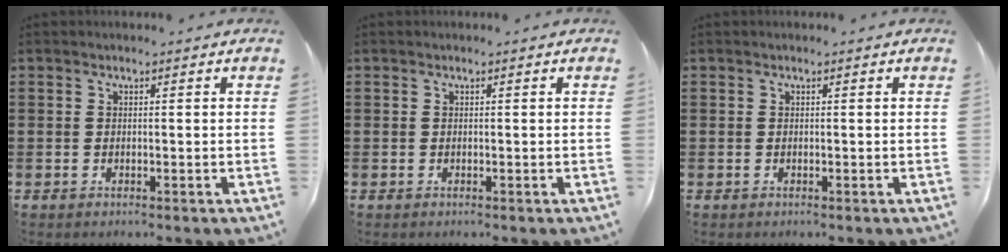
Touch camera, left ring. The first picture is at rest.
{"total": 0.0}
{"total": 0.0}